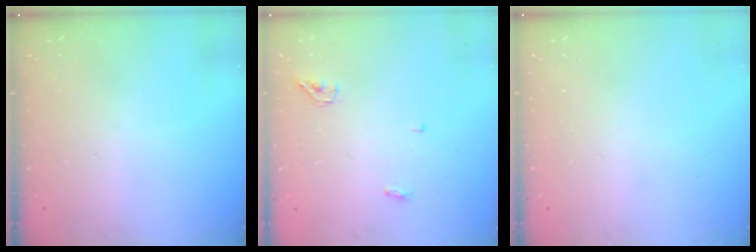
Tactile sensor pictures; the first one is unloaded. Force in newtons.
{"total": 3.4, "press": 3.3, "slide": 1.0}
{"total": 0.0}